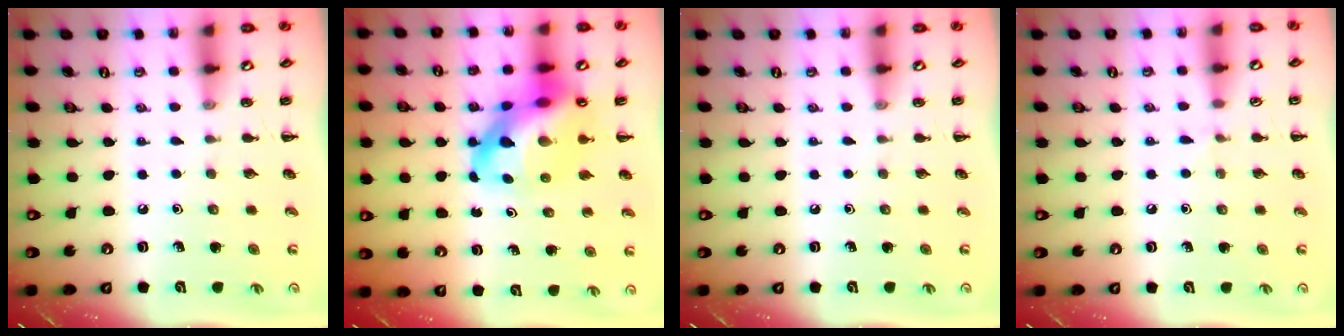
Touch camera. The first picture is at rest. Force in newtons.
{"total": 16.0, "press": 15.4, "slide": 4.1}
{"total": 0.0}
{"total": 2.8, "press": 2.5, "slide": 1.1}